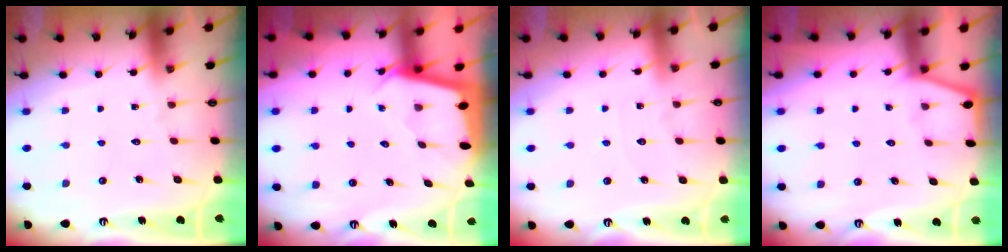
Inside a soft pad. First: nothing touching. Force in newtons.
{"total": 2.1, "press": 2.0, "slide": 0.2}
{"total": 2.0, "press": 2.0, "slide": 0.3}
{"total": 1.3, "press": 1.3, "slide": 0.1}